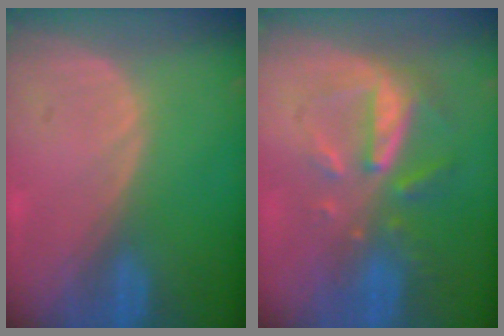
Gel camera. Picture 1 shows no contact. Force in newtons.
{"total": 8.1, "press": 7.3, "slide": 3.4}